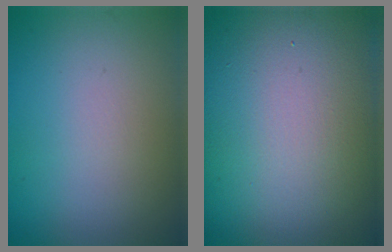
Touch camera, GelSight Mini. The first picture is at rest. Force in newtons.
{"total": 23.1, "press": 23.1, "slide": 1.2}